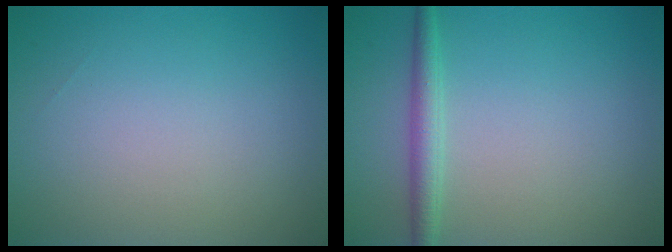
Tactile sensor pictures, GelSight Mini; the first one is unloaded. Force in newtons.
{"total": 2.1, "press": 2.1, "slide": 0.0}